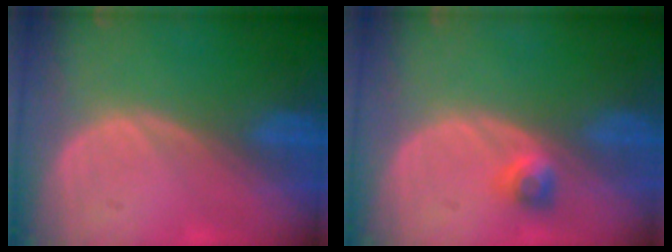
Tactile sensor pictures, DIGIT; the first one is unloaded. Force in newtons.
{"total": 2.4, "press": 2.0, "slide": 1.3}